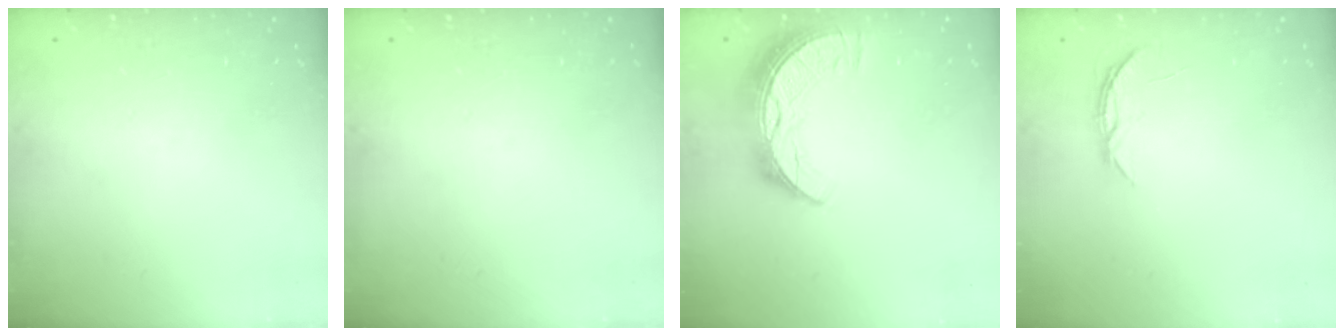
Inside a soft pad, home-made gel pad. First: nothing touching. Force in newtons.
{"total": 0.0}
{"total": 13.4, "press": 13.3, "slide": 0.9}
{"total": 3.7, "press": 3.7, "slide": 0.4}